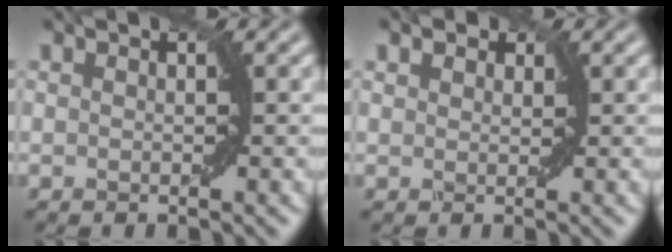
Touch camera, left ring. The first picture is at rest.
{"total": 1.4, "force": [1.0, 0.8, 0.4], "torque": [-0.006, 0.002, 0.015]}